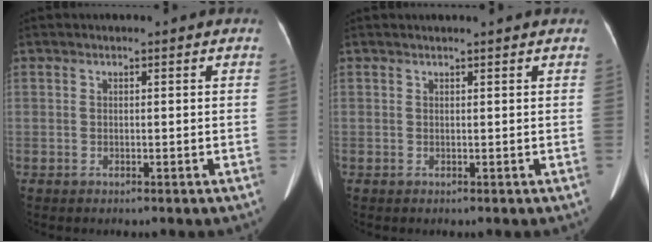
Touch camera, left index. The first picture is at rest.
{"total": 1.6, "force": [1.6, 0.2, 0.4], "torque": [-0.009, 0.020, 0.016]}